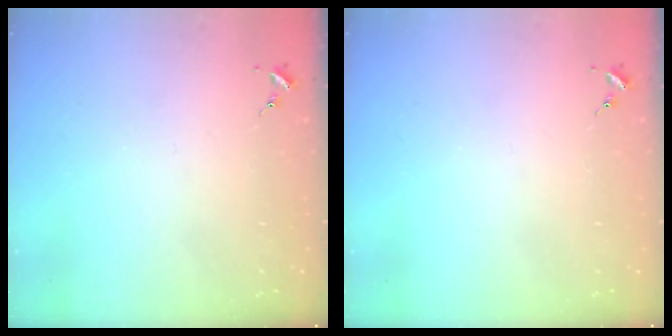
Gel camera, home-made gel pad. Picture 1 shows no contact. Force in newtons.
{"total": 0.0}